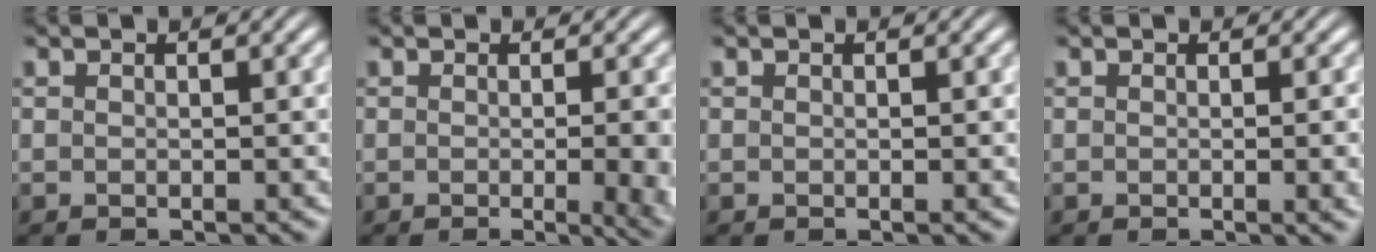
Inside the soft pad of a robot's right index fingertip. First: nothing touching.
{"total": 3.9, "force": [-0.9, 0.7, 3.8], "torque": [-0.042, -0.007, -0.015]}
{"total": 0.0}
{"total": 1.0, "force": [-0.1, -0.2, 1.0], "torque": [-0.011, 0.001, -0.004]}